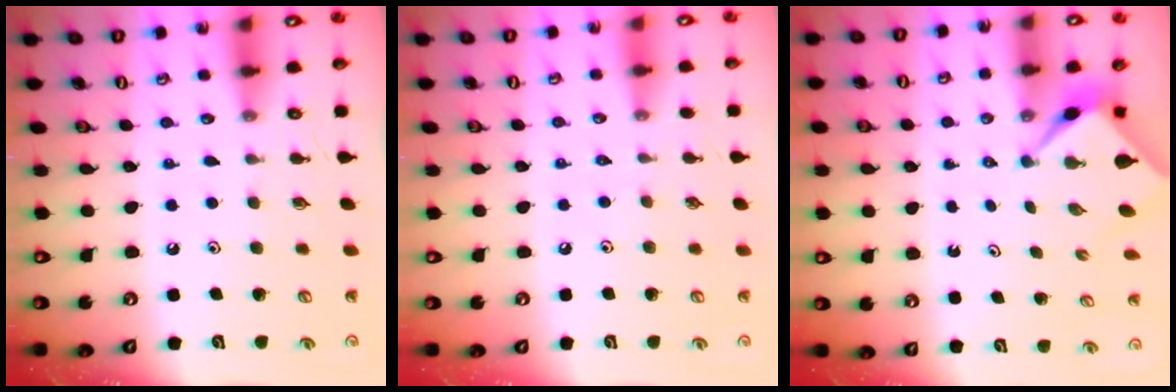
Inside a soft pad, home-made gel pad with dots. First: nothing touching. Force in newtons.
{"total": 1.8, "press": 1.7, "slide": 0.4}
{"total": 2.4, "press": 2.4, "slide": 0.3}